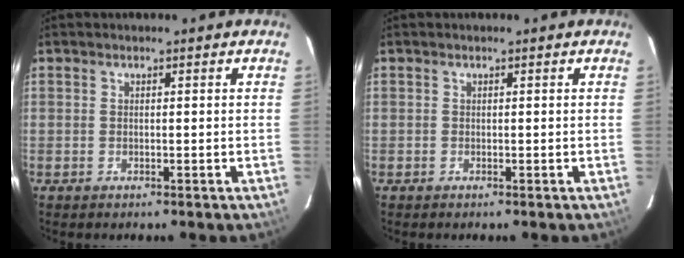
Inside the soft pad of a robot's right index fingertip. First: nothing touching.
{"total": 0.0}